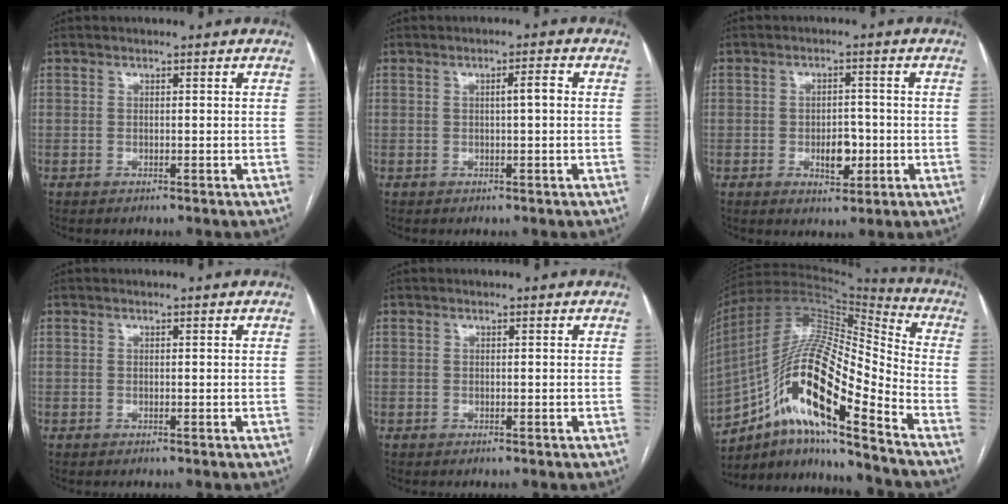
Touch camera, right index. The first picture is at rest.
{"total": 2.2, "force": [0.2, 0.1, 2.2], "torque": [-0.033, 0.004, 0.003]}
{"total": 4.5, "force": [-1.2, 2.5, 3.6], "torque": [-0.049, 0.003, -0.011]}
{"total": 0.0}
{"total": 0.0}
{"total": 21.0, "force": [-11.1, 3.4, 17.4], "torque": [-0.338, 0.005, -0.197]}